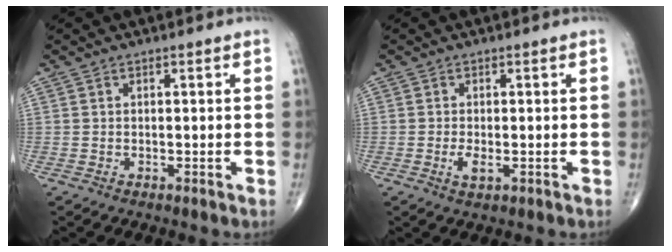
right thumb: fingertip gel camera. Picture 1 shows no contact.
{"total": 2.3, "force": [-0.6, 0.9, 2.1], "torque": [-0.043, -0.005, -0.010]}